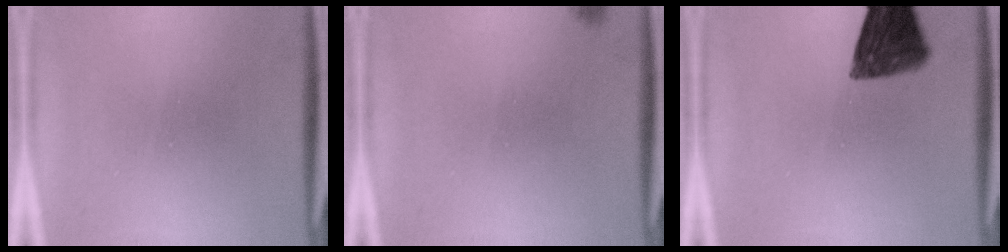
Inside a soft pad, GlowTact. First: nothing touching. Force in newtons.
{"total": 1.0}
{"total": 12.5}